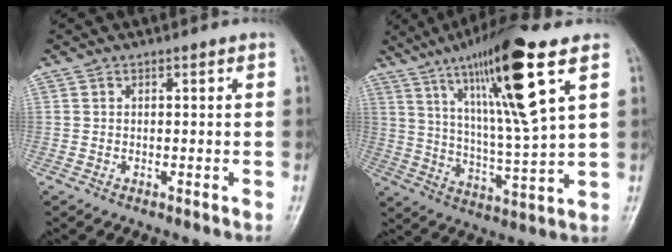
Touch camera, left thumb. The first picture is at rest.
{"total": 18.7, "force": [9.1, 2.0, 16.2], "torque": [-0.278, -0.036, 0.161]}